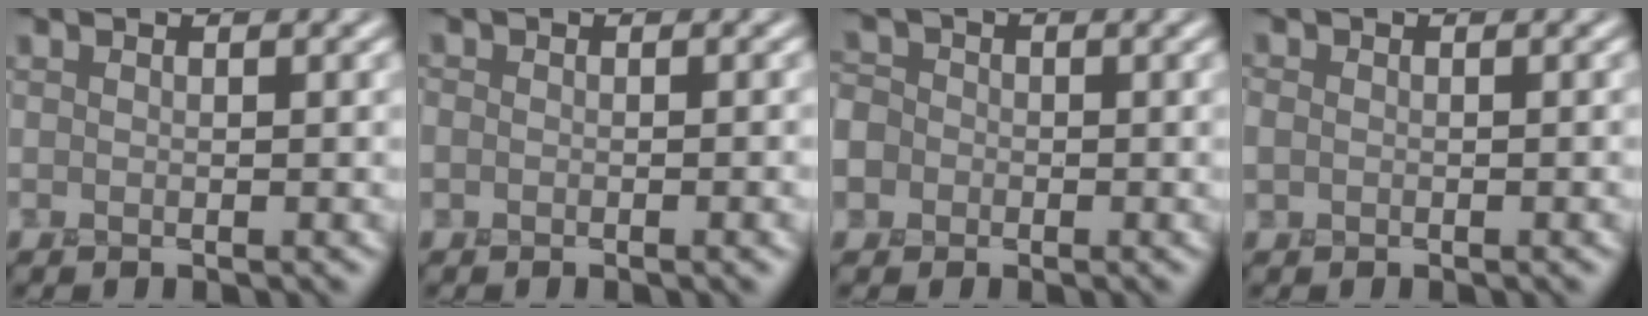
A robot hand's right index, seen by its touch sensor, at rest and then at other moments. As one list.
[{"total": 2.1, "force": [-0.7, 1.5, 1.2], "torque": [0.006, 0.001, -0.012]}, {"total": 7.0, "force": [-2.4, 6.3, 2.0], "torque": [-0.054, 0.008, -0.078]}, {"total": 1.2, "force": [-0.3, 1.1, 0.4], "torque": [0.001, -0.001, -0.005]}]